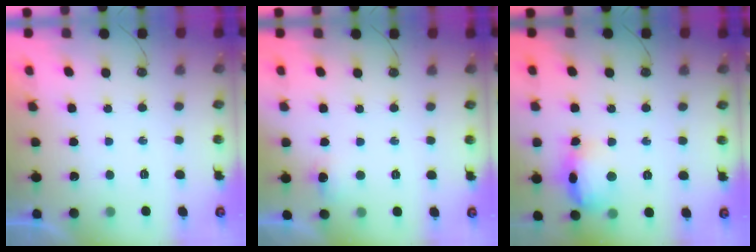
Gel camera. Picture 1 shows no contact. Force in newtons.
{"total": 5.4, "press": 5.4, "slide": 0.8}
{"total": 14.2, "press": 14.1, "slide": 1.6}